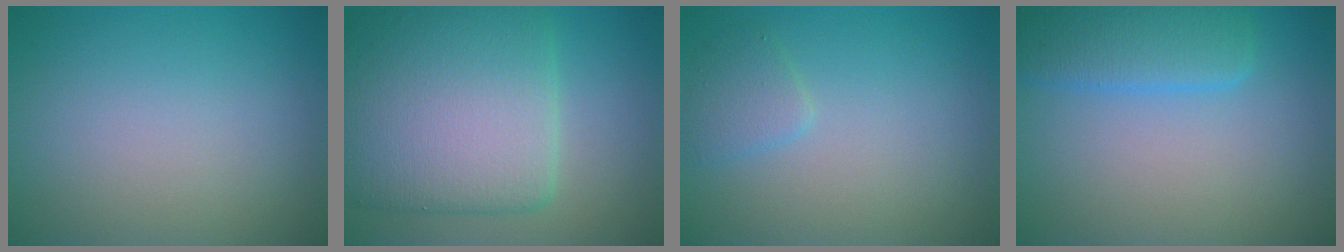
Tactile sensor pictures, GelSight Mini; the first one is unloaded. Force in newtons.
{"total": 10.2, "press": 10.2, "slide": 0.3}
{"total": 1.6, "press": 1.6, "slide": 0.1}
{"total": 4.2, "press": 4.2, "slide": 0.2}